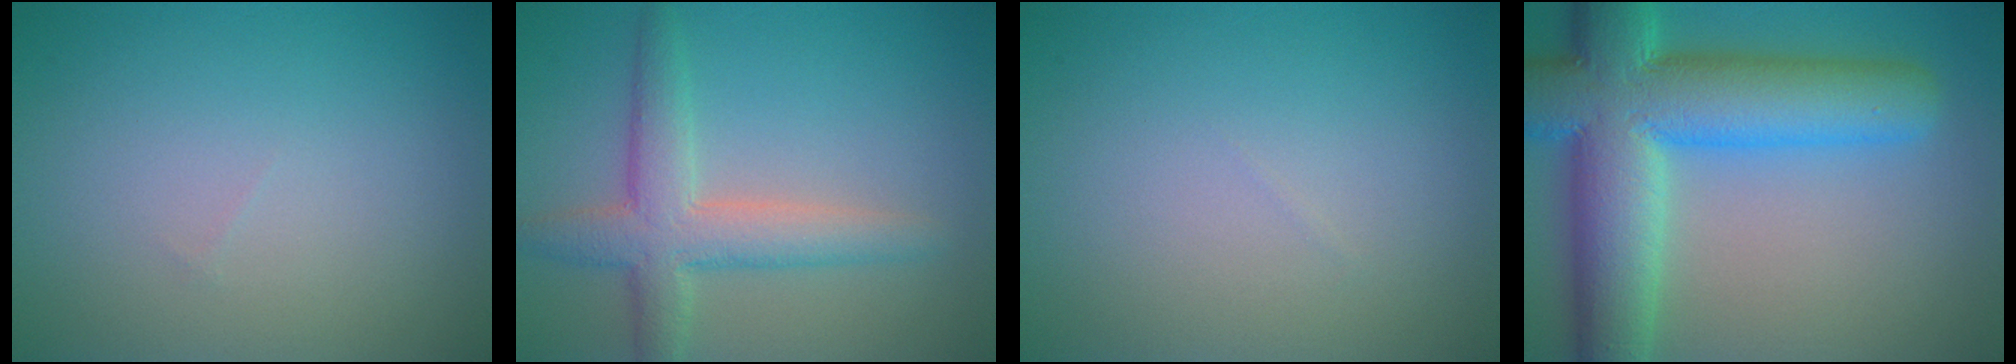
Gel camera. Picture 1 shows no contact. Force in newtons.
{"total": 4.7, "press": 4.7, "slide": 0.3}
{"total": 0.0}
{"total": 12.8, "press": 12.8, "slide": 0.5}